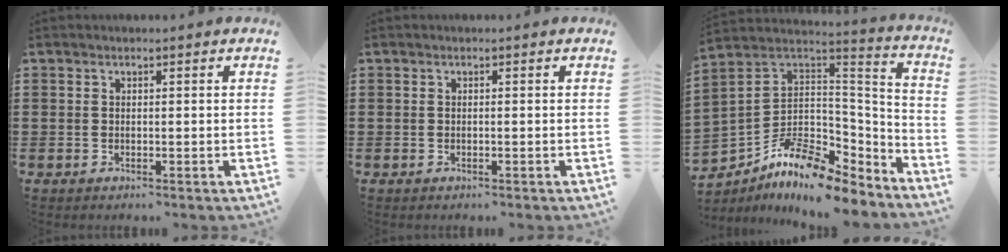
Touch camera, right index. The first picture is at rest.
{"total": 0.0}
{"total": 9.5, "force": [-7.2, 4.0, 4.8], "torque": [-0.101, 0.010, -0.138]}